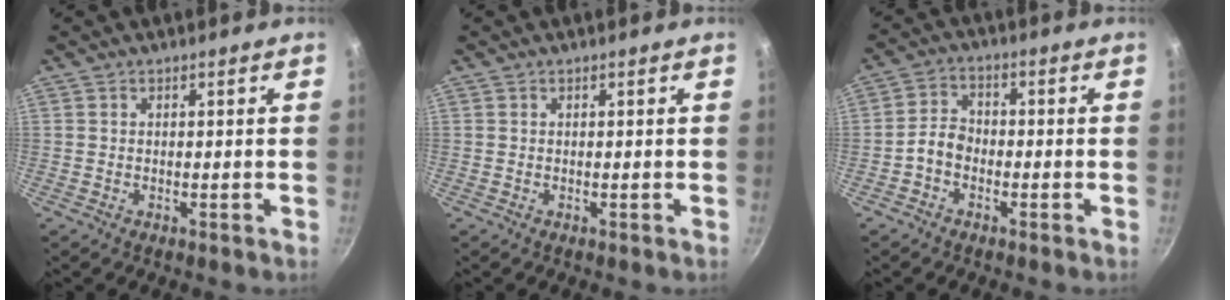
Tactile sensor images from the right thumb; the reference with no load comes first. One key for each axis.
{"total": 0.0}
{"total": 4.2, "fx": -1.8, "fy": 2.9, "fz": 2.3, "tx": -0.034, "ty": 0.028, "tz": -0.043}